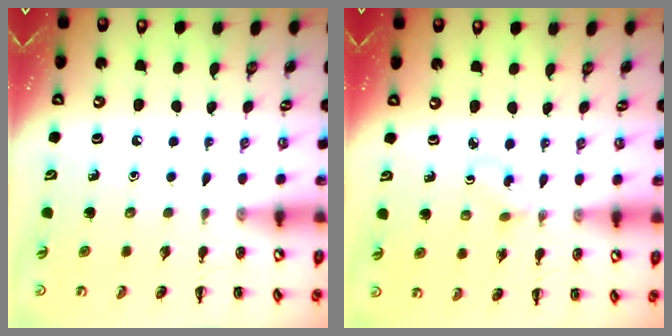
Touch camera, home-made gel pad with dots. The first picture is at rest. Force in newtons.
{"total": 1.5, "press": 1.3, "slide": 0.8}